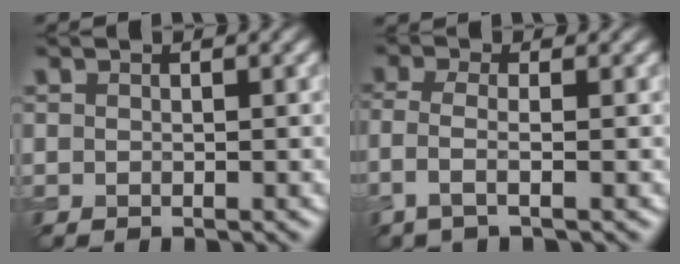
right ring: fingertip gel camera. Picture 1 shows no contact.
{"total": 2.5, "force": [-0.9, 0.7, 2.2], "torque": [-0.051, -0.003, -0.028]}